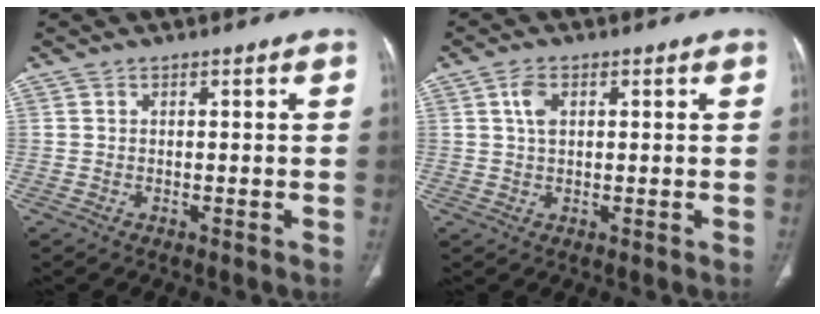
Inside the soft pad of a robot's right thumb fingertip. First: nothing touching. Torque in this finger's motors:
{"motor_torque": [-0.28, 0.36, 0.44, -0.08, 0.11]}